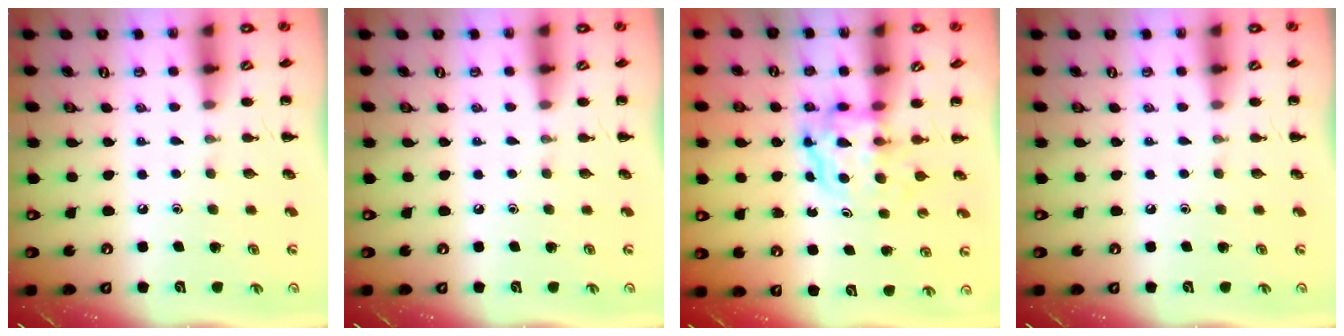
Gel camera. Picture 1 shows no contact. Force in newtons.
{"total": 0.0}
{"total": 4.0, "press": 4.0, "slide": 0.4}
{"total": 0.0}